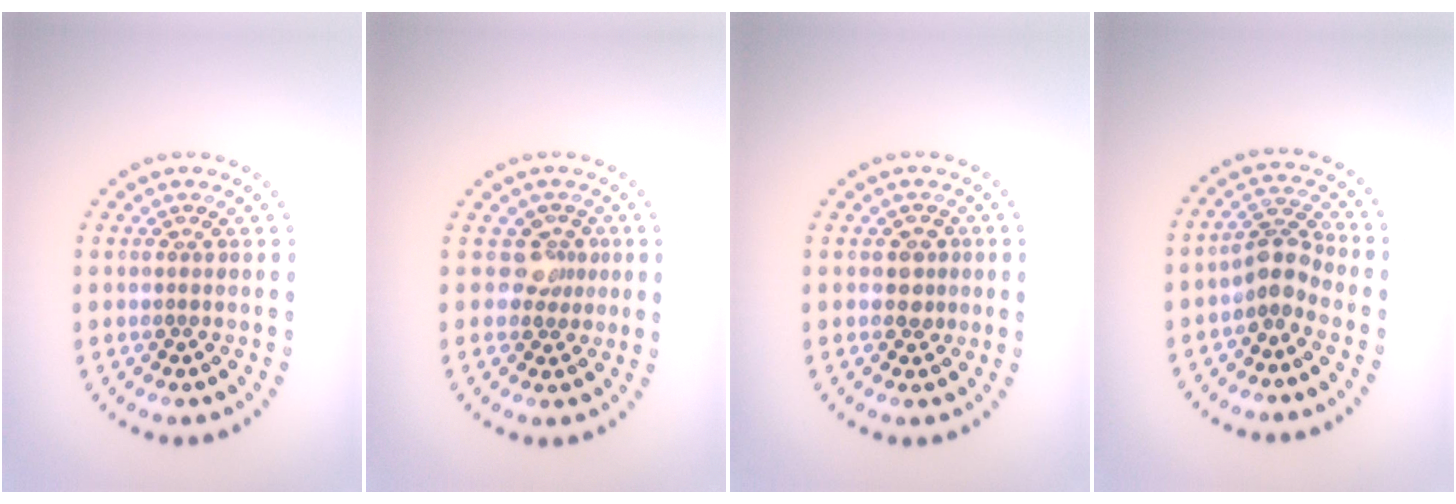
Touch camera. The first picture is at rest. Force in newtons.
{"total": 2.0, "press": 1.5, "slide": 1.4}
{"total": 1.6, "press": 1.5, "slide": 0.6}
{"total": 2.7, "press": 2.0, "slide": 1.8}